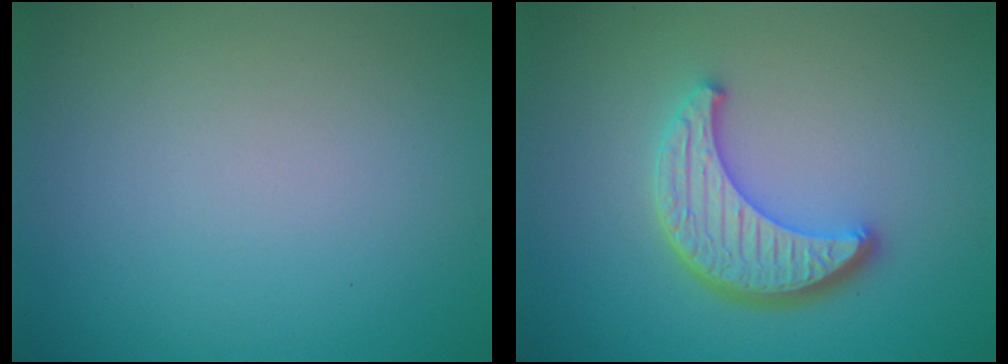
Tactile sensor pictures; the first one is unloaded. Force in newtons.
{"total": 4.5, "press": 3.8, "slide": 2.5}